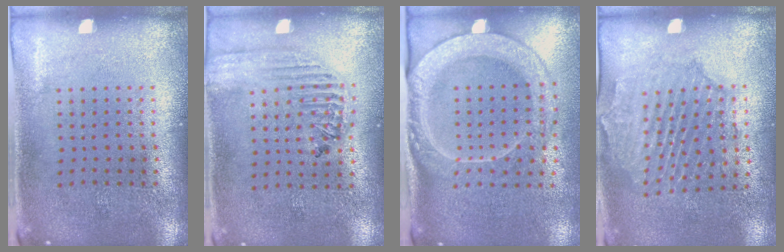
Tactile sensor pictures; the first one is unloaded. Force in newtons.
{"total": 1.8, "press": 1.7, "slide": 0.7}
{"total": 2.4, "press": 2.1, "slide": 1.2}
{"total": 1.6, "press": 1.6, "slide": 0.2}